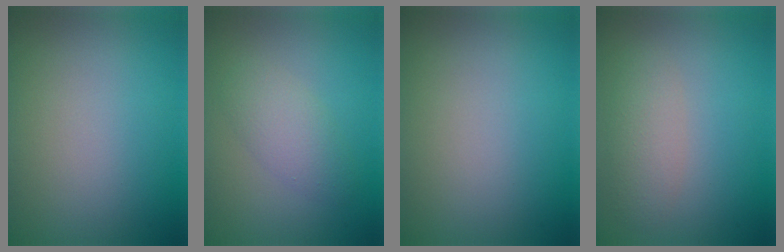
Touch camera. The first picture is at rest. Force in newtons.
{"total": 2.7, "press": 2.7, "slide": 0.1}
{"total": 0.0}
{"total": 2.4, "press": 2.4, "slide": 0.2}